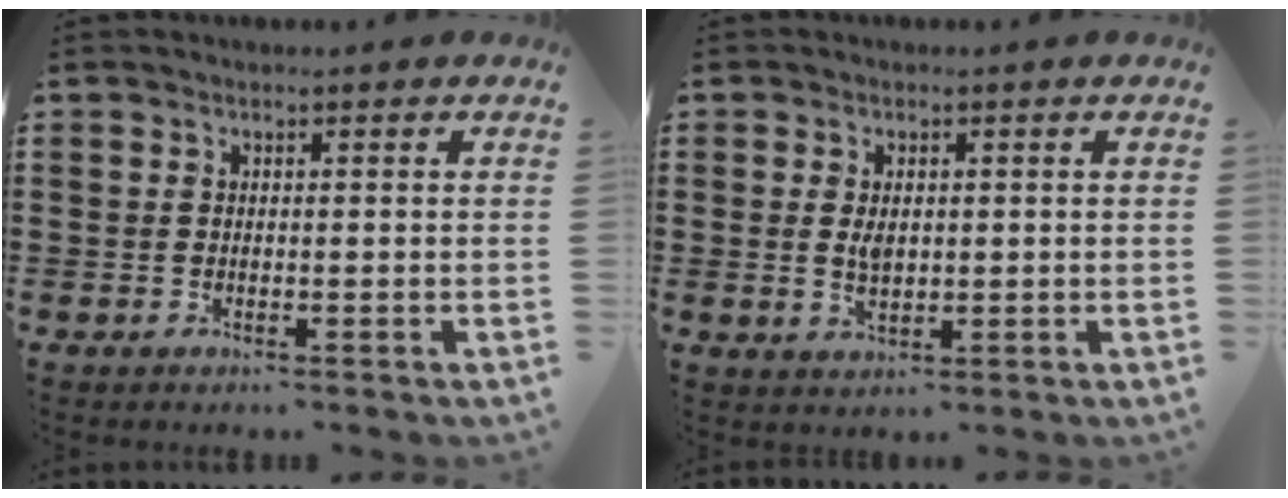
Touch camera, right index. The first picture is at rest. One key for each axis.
{"total": 3.1, "fx": 0.3, "fy": 1.7, "fz": 2.5, "tx": -0.052, "ty": 0.002, "tz": 0.005}